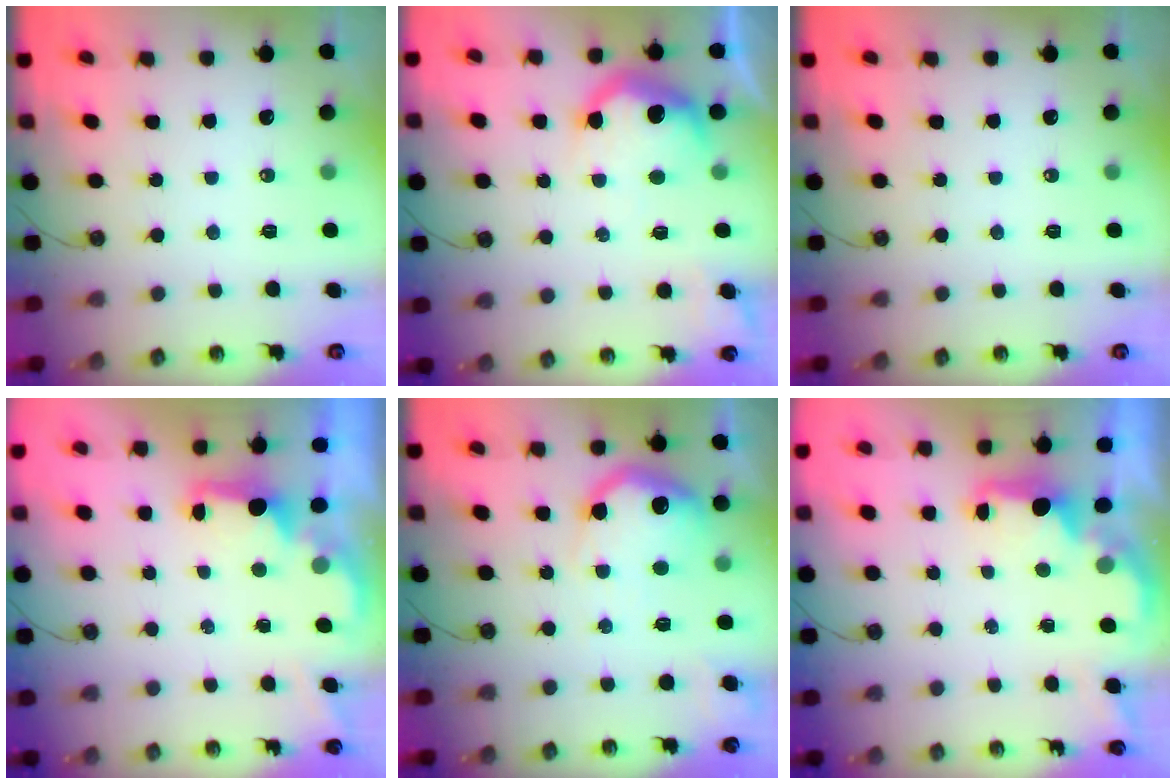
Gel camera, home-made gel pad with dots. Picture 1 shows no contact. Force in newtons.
{"total": 15.7, "press": 15.6, "slide": 1.3}
{"total": 0.0}
{"total": 1.9, "press": 1.7, "slide": 0.7}
{"total": 17.4, "press": 17.4, "slide": 1.4}
{"total": 2.2, "press": 2.1, "slide": 0.8}